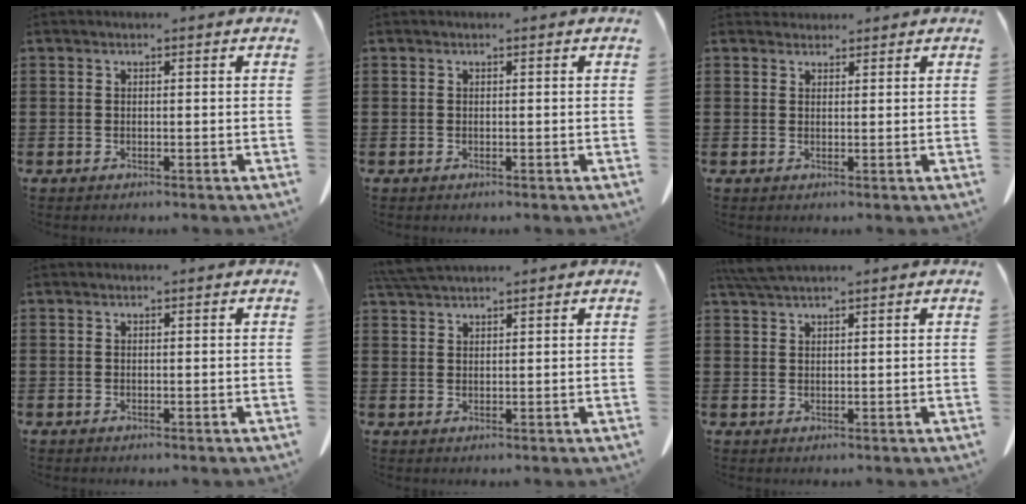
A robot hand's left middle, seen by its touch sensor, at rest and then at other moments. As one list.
[{"total": 0.0}, {"total": 1.5, "force": [1.4, 0.6, 0.0], "torque": [-0.004, 0.004, 0.028]}, {"total": 0.0}, {"total": 3.6, "force": [3.3, 0.3, 1.4], "torque": [-0.037, -0.002, 0.063]}, {"total": 3.2, "force": [2.6, 0.3, 1.7], "torque": [-0.040, 0.001, 0.050]}]